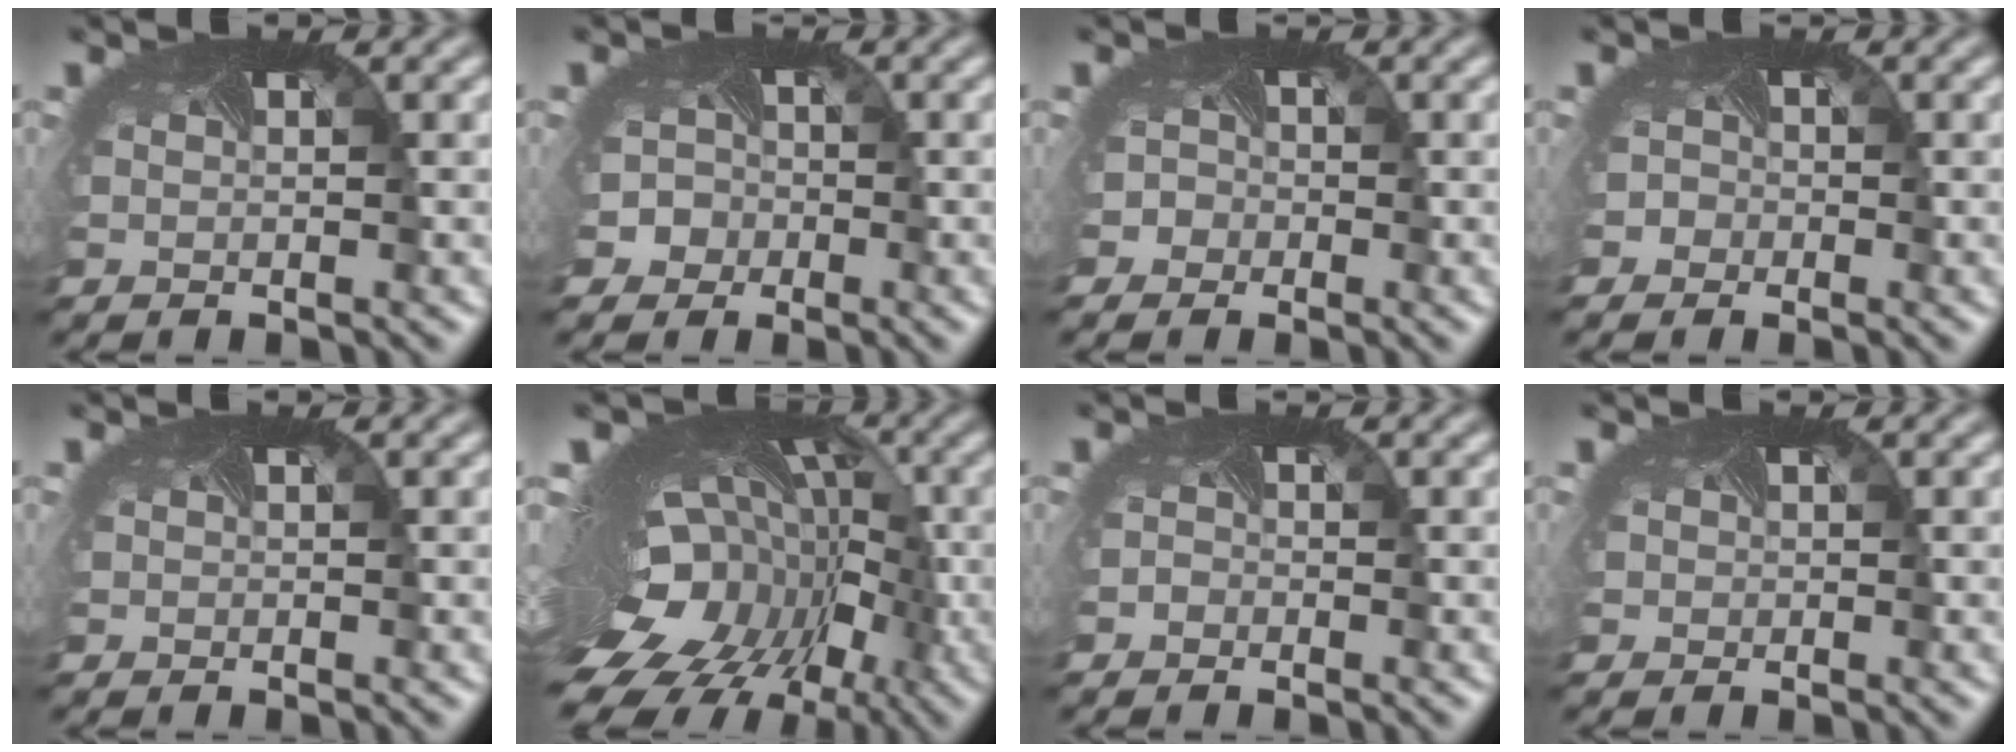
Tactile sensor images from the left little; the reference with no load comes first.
{"total": 4.5, "force": [-2.6, 3.6, 0.5], "torque": [0.005, -0.007, -0.039]}
{"total": 3.7, "force": [-2.3, 2.9, 0.6], "torque": [0.006, 0.003, -0.038]}
{"total": 2.8, "force": [-1.5, 2.3, 0.5], "torque": [0.002, 0.009, -0.025]}
{"total": 0.5, "force": [-0.1, 0.5, 0.0], "torque": [0.005, -0.001, -0.002]}
{"total": 18.9, "force": [-5.7, 12.5, 12.9], "torque": [-0.205, -0.051, -0.067]}
{"total": 1.1, "force": [-0.6, 0.9, 0.0], "torque": [0.006, -0.006, -0.012]}
{"total": 1.4, "force": [0.0, 1.4, 0.3], "torque": [-0.005, 0.000, -0.003]}